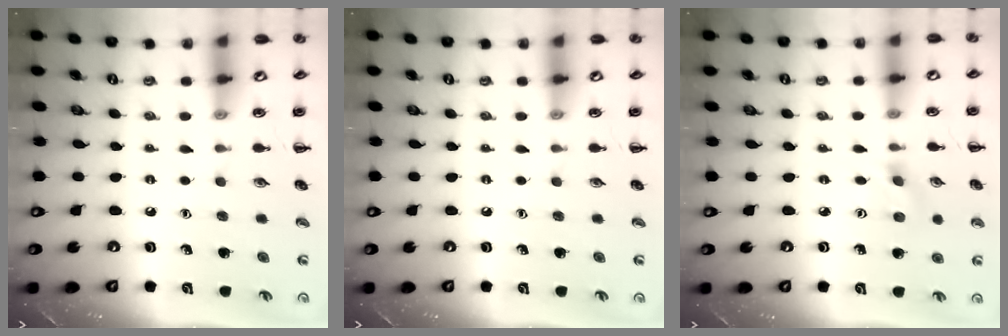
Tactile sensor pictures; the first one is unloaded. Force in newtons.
{"total": 0.0}
{"total": 1.1, "press": 1.0, "slide": 0.5}